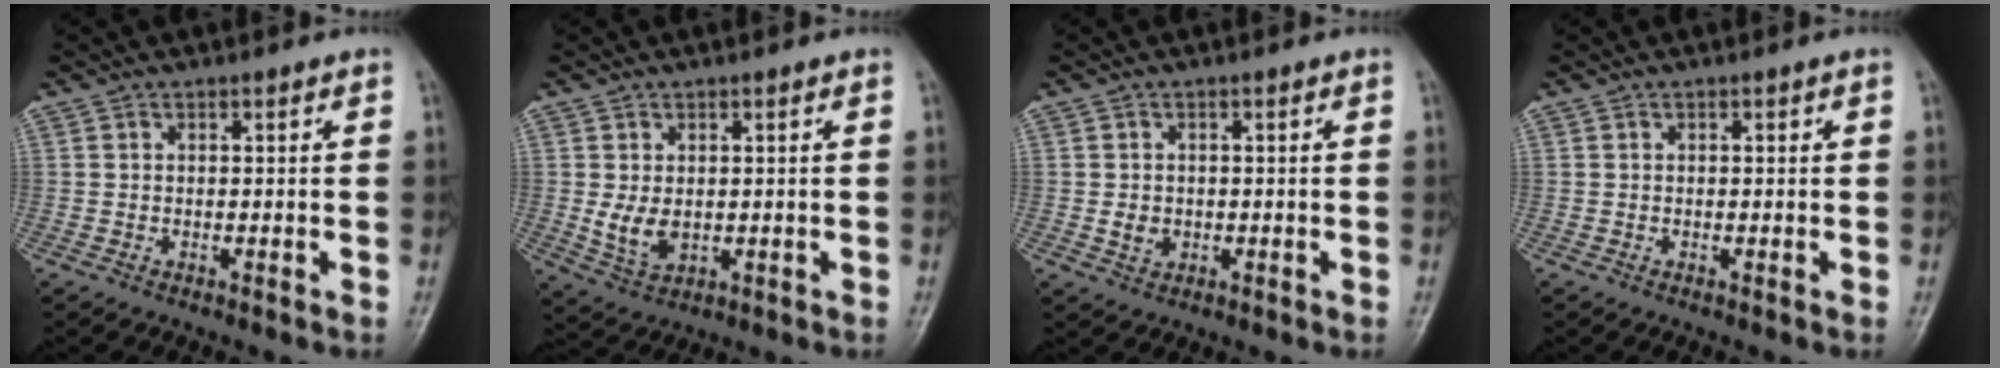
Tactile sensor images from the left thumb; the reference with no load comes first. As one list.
[{"total": 4.9, "force": [0.2, 3.5, 3.4], "torque": [-0.054, -0.014, 0.014]}, {"total": 2.6, "force": [-0.3, 2.2, 1.2], "torque": [-0.012, 0.000, -0.002]}, {"total": 0.6, "force": [0.2, 0.3, 0.5], "torque": [-0.003, 0.001, 0.002]}]